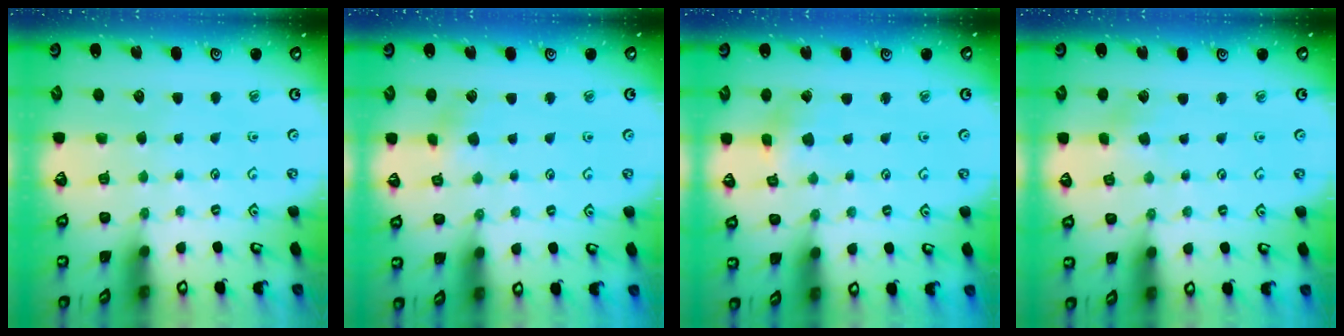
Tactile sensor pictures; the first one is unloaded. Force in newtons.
{"total": 3.6, "press": 3.5, "slide": 0.5}
{"total": 2.7, "press": 2.7, "slide": 0.2}
{"total": 1.8, "press": 1.8, "slide": 0.2}